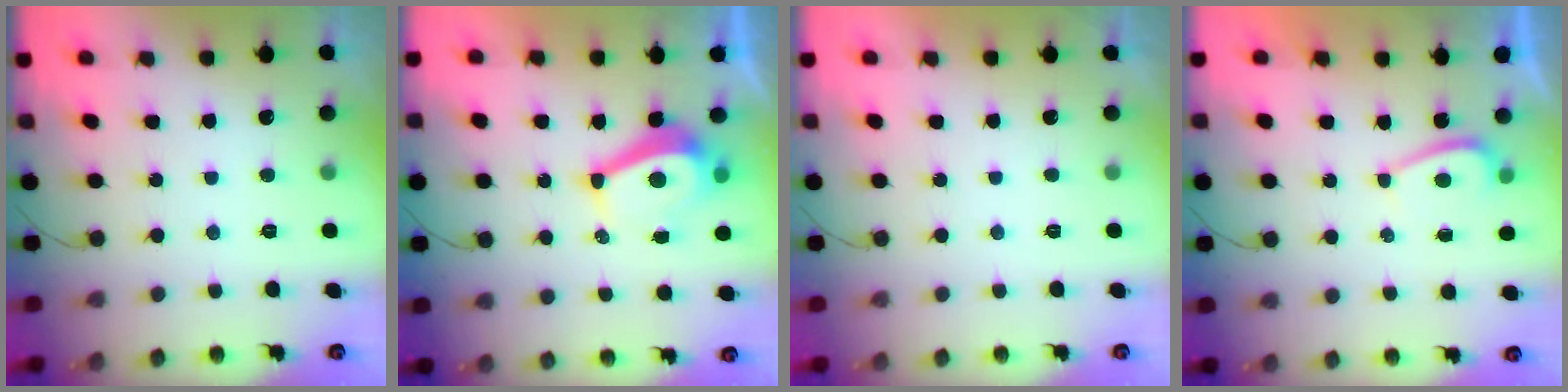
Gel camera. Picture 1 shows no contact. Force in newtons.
{"total": 7.6, "press": 7.6, "slide": 0.7}
{"total": 2.3, "press": 2.2, "slide": 0.3}
{"total": 1.4, "press": 1.3, "slide": 0.5}